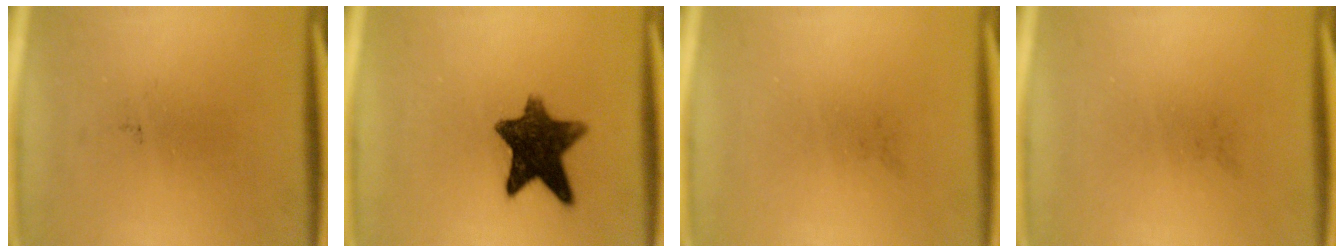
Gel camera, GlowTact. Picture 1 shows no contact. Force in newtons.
{"total": 10.9}
{"total": 0.0}
{"total": 0.0}